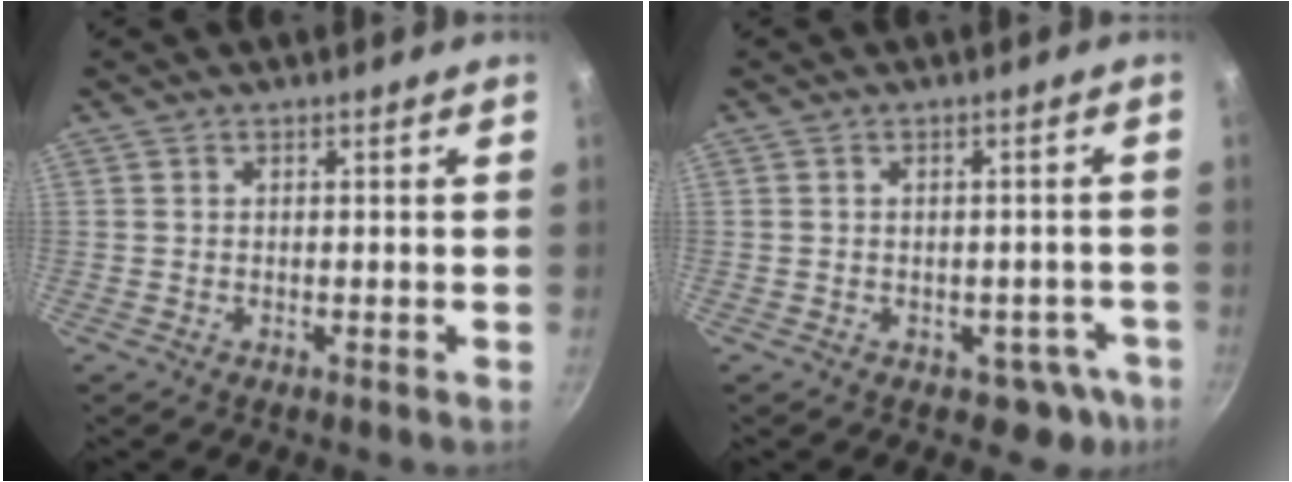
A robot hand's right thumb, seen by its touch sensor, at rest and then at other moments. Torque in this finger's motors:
{"motor_torque": [-0.26, 0.02, -0.28, 0.09, -0.03]}